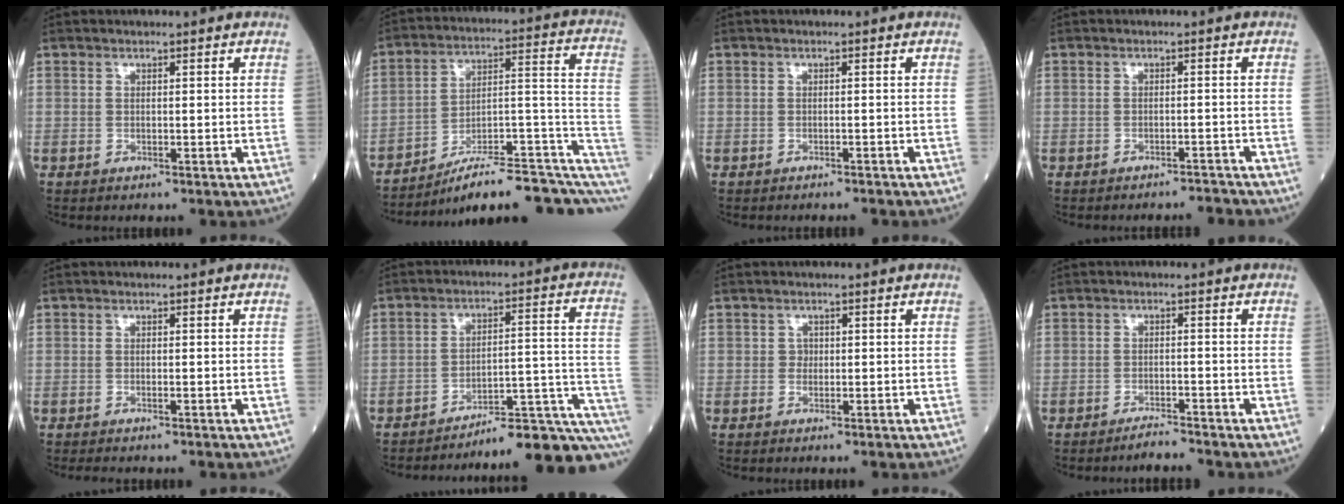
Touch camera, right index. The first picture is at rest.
{"total": 17.8, "force": [-11.8, 4.4, 12.6], "torque": [-0.114, 0.073, -0.162]}
{"total": 1.7, "force": [-1.7, 0.2, 0.4], "torque": [-0.010, -0.004, -0.019]}
{"total": 2.4, "force": [-2.4, 0.1, 0.0], "torque": [0.005, -0.005, -0.029]}
{"total": 0.7, "force": [-0.5, 0.0, 0.5], "torque": [-0.012, -0.002, -0.009]}
{"total": 17.6, "force": [-16.1, -0.5, 7.1], "torque": [-0.030, 0.034, -0.217]}
{"total": 0.8, "force": [0.0, 0.8, 0.3], "torque": [-0.001, 0.003, 0.000]}
{"total": 2.1, "force": [-2.1, -0.2, 0.3], "torque": [-0.005, -0.009, -0.034]}